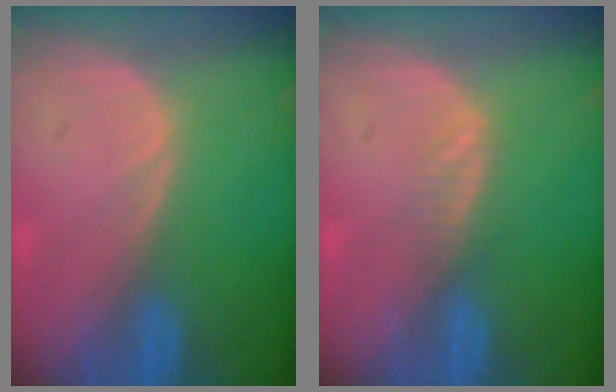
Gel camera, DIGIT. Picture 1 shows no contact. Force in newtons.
{"total": 1.6, "press": 1.6, "slide": 0.1}